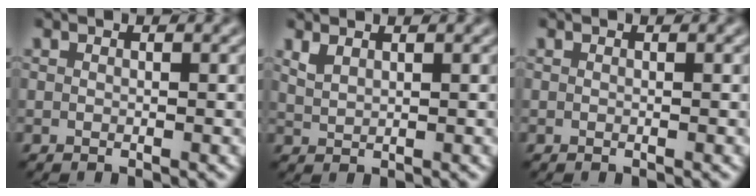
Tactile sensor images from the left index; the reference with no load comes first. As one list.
[{"total": 1.3, "force": [1.0, 0.3, 0.7], "torque": [-0.022, 0.001, 0.025]}, {"total": 0.0}]